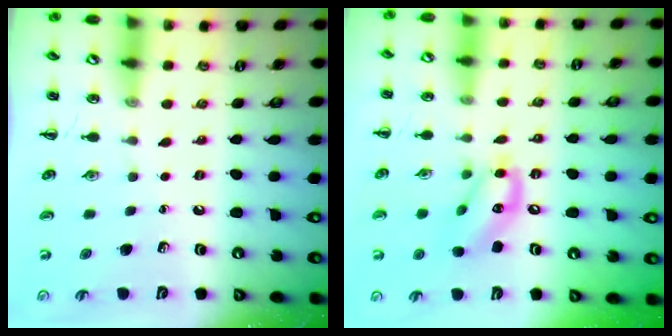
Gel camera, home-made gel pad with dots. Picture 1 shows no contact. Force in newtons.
{"total": 13.5, "press": 13.2, "slide": 2.9}